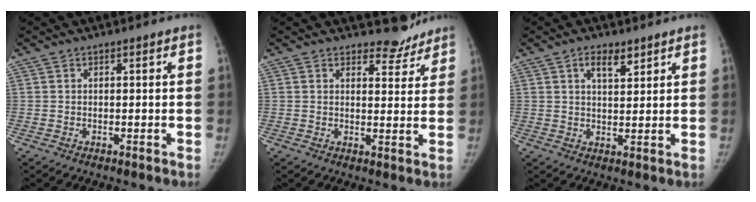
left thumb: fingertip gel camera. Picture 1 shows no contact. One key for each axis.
{"total": 4.9, "fx": 4.4, "fy": 2.1, "fz": 0.0, "tx": 0.029, "ty": -0.038, "tz": 0.052}
{"total": 4.5, "fx": 2.8, "fy": 2.0, "fz": 2.9, "tx": -0.033, "ty": -0.017, "tz": 0.046}